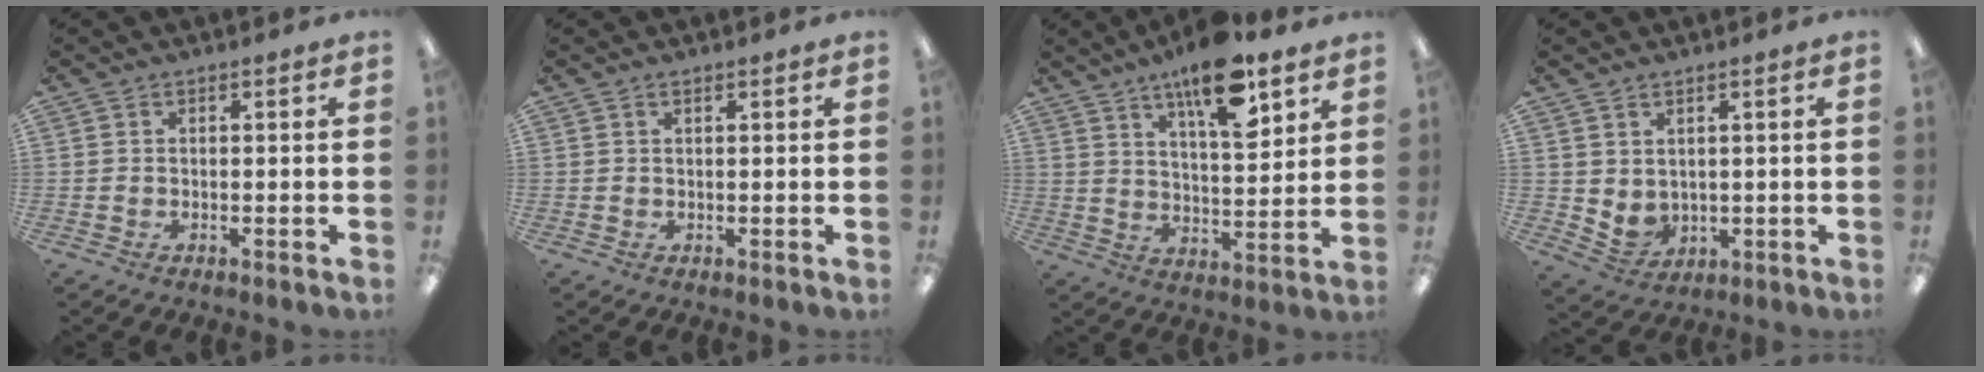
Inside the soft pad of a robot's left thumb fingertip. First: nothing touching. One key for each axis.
{"total": 0.7, "fx": 0.5, "fy": 0.2, "fz": 0.5, "tx": -0.010, "ty": 0.001, "tz": 0.008}
{"total": 15.8, "fx": 10.7, "fy": 5.2, "fz": 10.4, "tx": -0.161, "ty": -0.057, "tz": 0.176}
{"total": 3.7, "fx": 1.8, "fy": 2.8, "fz": 1.8, "tx": -0.044, "ty": -0.012, "tz": 0.037}